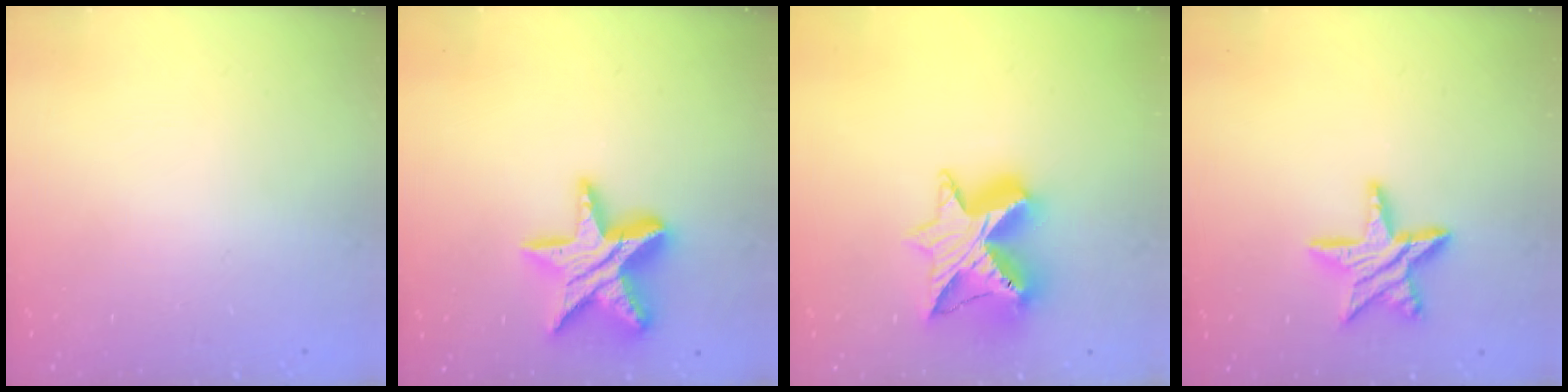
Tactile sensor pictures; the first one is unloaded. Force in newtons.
{"total": 16.2, "press": 16.2, "slide": 1.0}
{"total": 13.6, "press": 13.5, "slide": 1.0}
{"total": 12.5, "press": 12.5, "slide": 1.0}